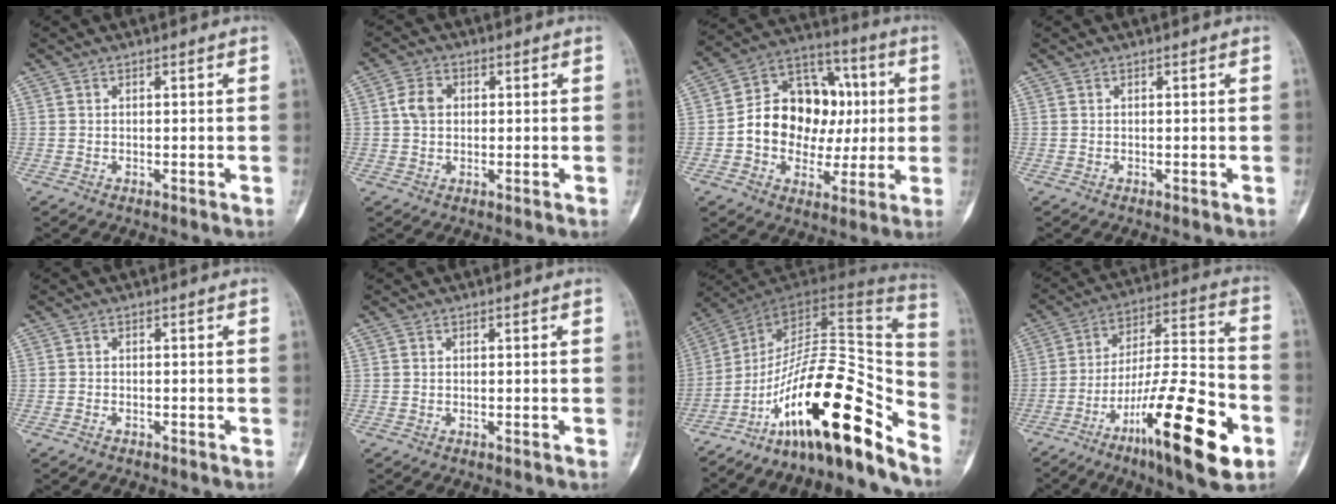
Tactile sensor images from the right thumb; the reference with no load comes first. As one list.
[{"total": 4.4, "force": [0.7, 3.3, 2.7], "torque": [-0.045, 0.005, 0.008]}, {"total": 18.4, "force": [0.5, 14.0, 12.0], "torque": [-0.140, 0.037, 0.008]}, {"total": 0.0}, {"total": 0.6, "force": [-0.5, 0.3, 0.2], "torque": [-0.002, 0.002, -0.013]}, {"total": 0.0}, {"total": 23.9, "force": [-16.8, 6.1, 15.9], "torque": [-0.200, 0.128, -0.278]}, {"total": 23.3, "force": [-10.5, 5.5, 20.1], "torque": [-0.333, 0.054, -0.169]}]